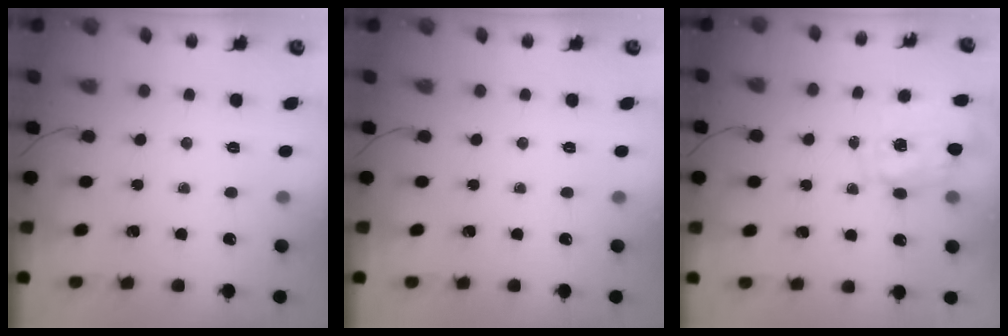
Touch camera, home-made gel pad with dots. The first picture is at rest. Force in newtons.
{"total": 0.0}
{"total": 2.8, "press": 2.7, "slide": 0.9}